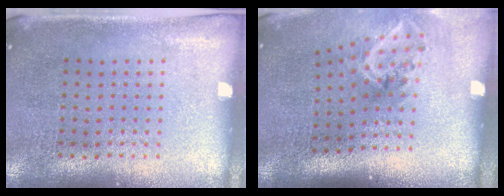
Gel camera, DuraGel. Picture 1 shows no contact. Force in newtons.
{"total": 2.1, "press": 1.4, "slide": 1.5}